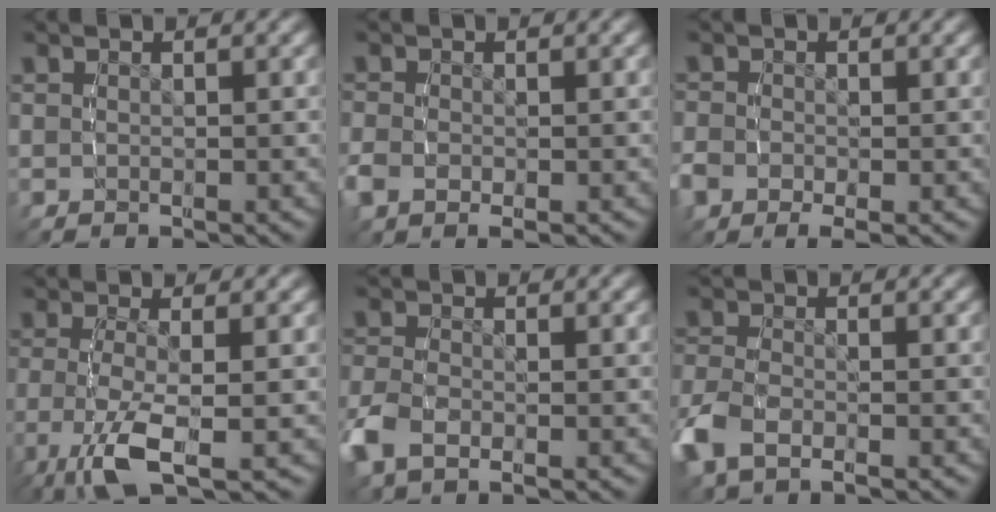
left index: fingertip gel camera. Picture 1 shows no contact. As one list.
[{"total": 2.9, "force": [-1.1, 2.0, 1.8], "torque": [-0.041, -0.015, -0.012]}, {"total": 3.4, "force": [-1.5, 2.4, 2.0], "torque": [-0.044, -0.015, -0.021]}, {"total": 5.9, "force": [-2.4, 1.8, 5.1], "torque": [-0.117, -0.030, -0.022]}, {"total": 3.2, "force": [-1.3, 1.9, 2.2], "torque": [-0.059, -0.008, -0.021]}, {"total": 3.5, "force": [-1.7, 2.0, 2.3], "torque": [-0.066, -0.009, -0.028]}]